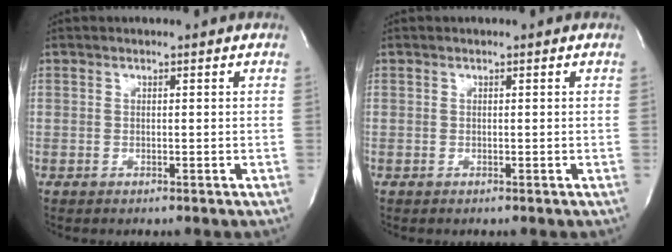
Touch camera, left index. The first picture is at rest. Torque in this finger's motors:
{"motor_torque": [-0.03, 0.03, 0.00, 0.00]}